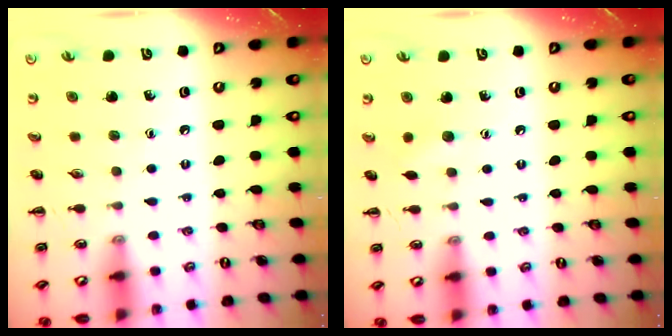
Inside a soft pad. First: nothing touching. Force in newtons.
{"total": 3.8, "press": 3.6, "slide": 1.0}